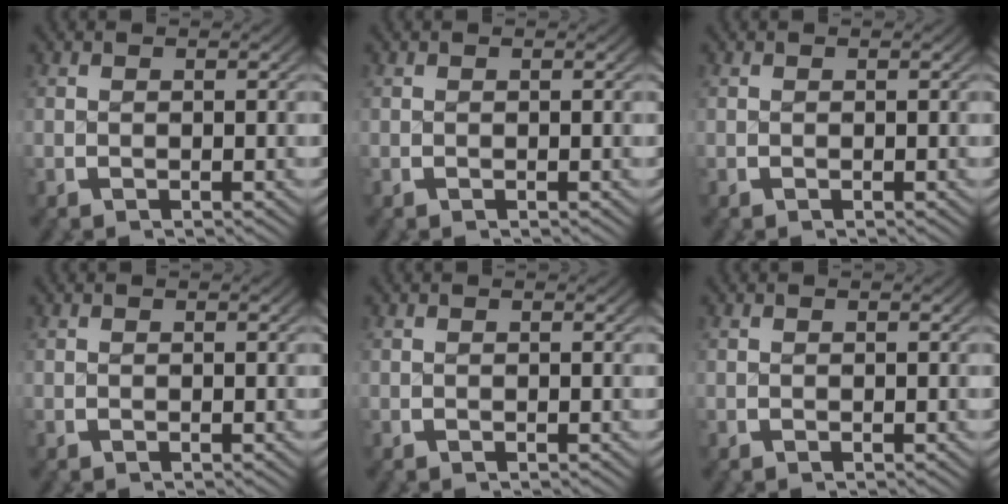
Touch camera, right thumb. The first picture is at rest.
{"total": 0.0}
{"total": 0.0}
{"total": 0.0}
{"total": 0.0}
{"total": 0.0}